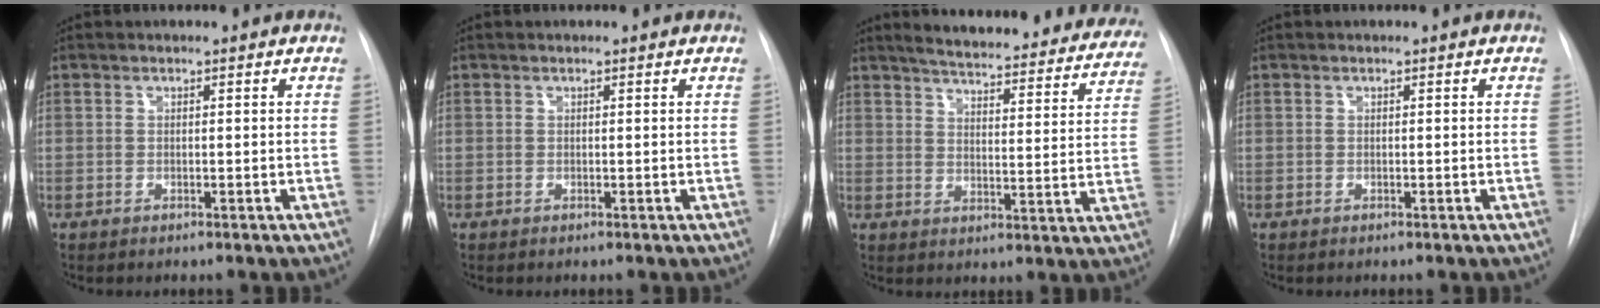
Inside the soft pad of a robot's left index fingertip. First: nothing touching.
{"total": 0.0}
{"total": 27.5, "force": [24.9, 5.3, 10.2], "torque": [-0.145, -0.066, 0.291]}
{"total": 0.0}